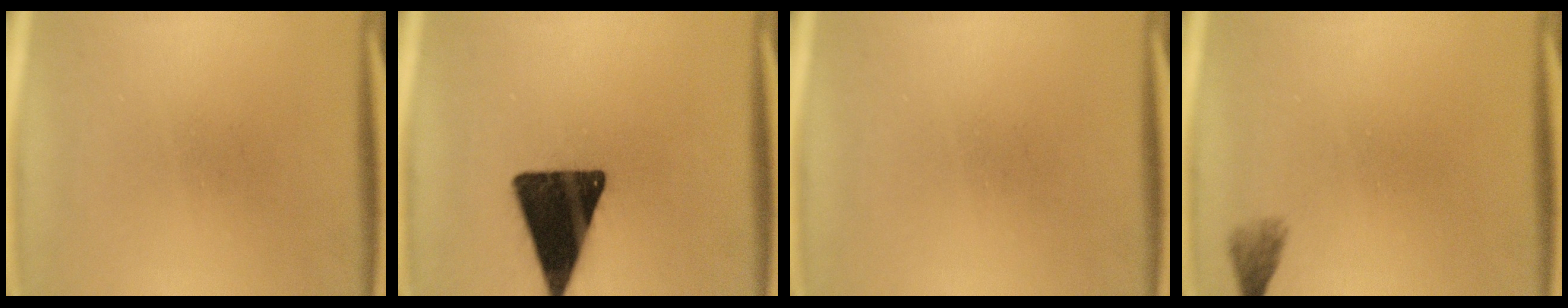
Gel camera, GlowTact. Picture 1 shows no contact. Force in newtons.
{"total": 17.7}
{"total": 0.0}
{"total": 1.5}